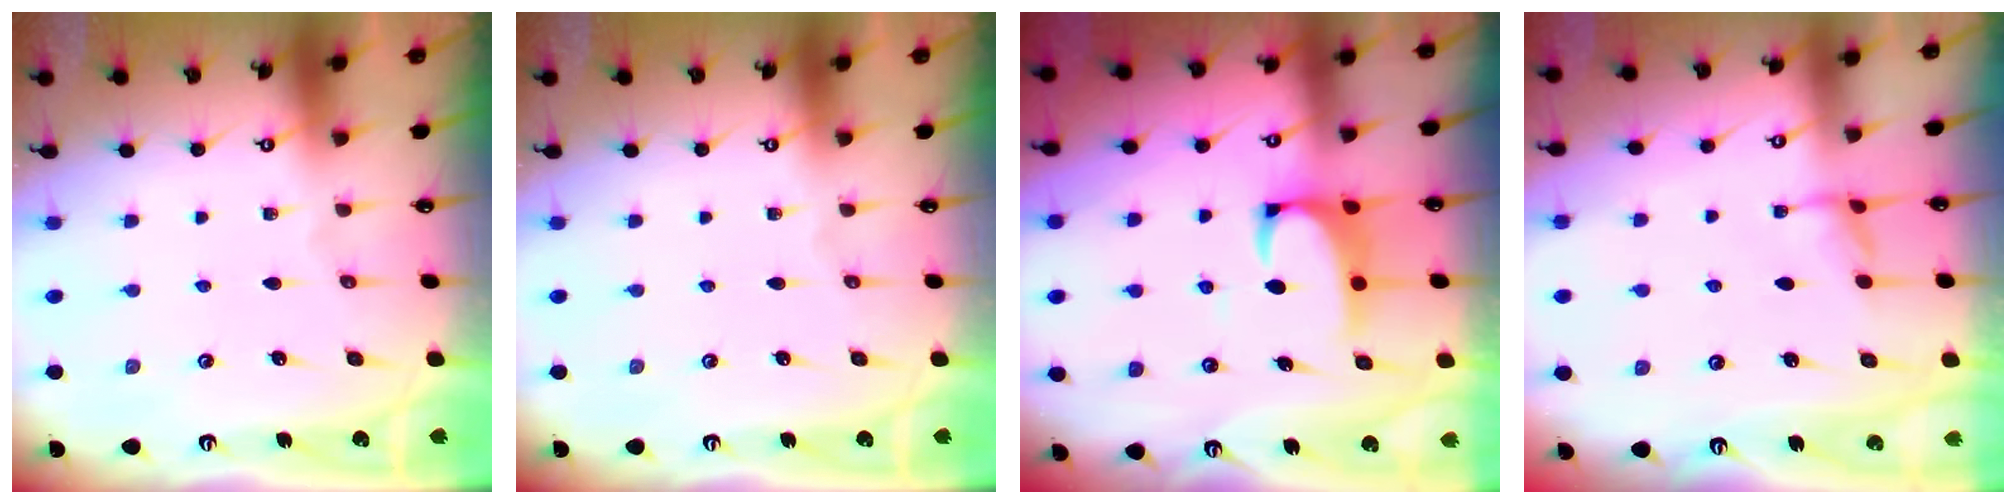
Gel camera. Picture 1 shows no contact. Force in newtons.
{"total": 0.0}
{"total": 2.2, "press": 2.0, "slide": 0.9}
{"total": 1.6, "press": 1.5, "slide": 0.6}